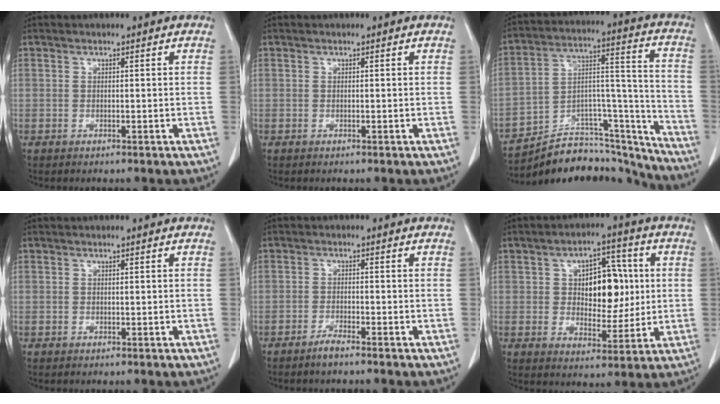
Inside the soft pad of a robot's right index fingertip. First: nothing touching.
{"total": 0.0}
{"total": 21.0, "force": [-19.8, 5.5, 4.3], "torque": [-0.059, 0.067, -0.302]}
{"total": 0.0}
{"total": 2.1, "force": [-1.8, -0.1, 1.1], "torque": [-0.027, -0.003, -0.036]}
{"total": 10.4, "force": [1.5, 5.6, 8.6], "torque": [-0.127, 0.017, 0.032]}